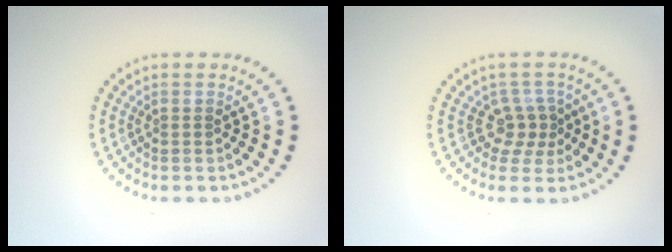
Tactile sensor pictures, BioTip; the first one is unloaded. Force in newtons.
{"total": 2.6, "press": 1.8, "slide": 1.9}